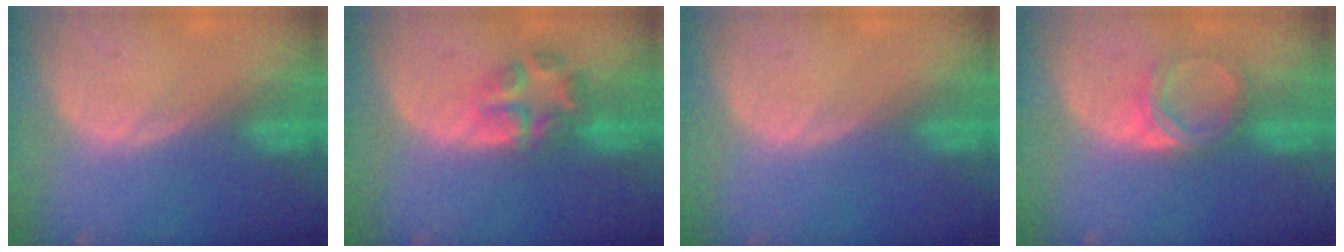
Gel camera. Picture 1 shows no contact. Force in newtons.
{"total": 5.9, "press": 5.8, "slide": 0.6}
{"total": 0.0}
{"total": 5.2, "press": 4.6, "slide": 2.4}